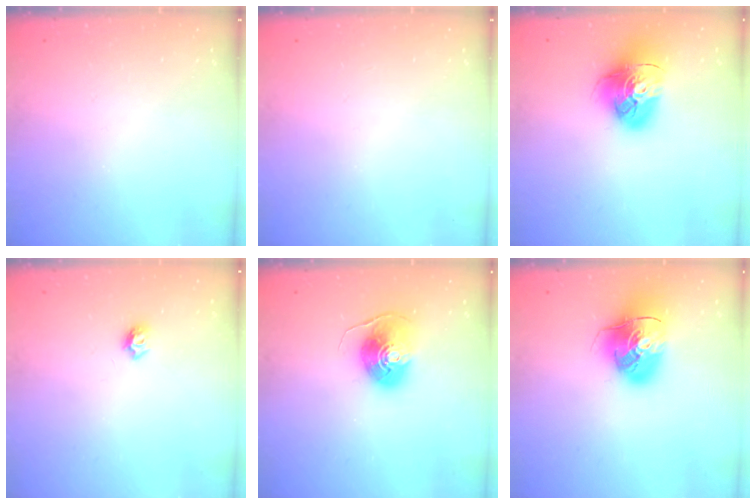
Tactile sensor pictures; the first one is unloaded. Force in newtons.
{"total": 0.0}
{"total": 14.9, "press": 14.8, "slide": 1.7}
{"total": 5.9, "press": 5.9, "slide": 0.6}
{"total": 8.1, "press": 8.0, "slide": 0.3}
{"total": 14.7, "press": 14.5, "slide": 2.4}